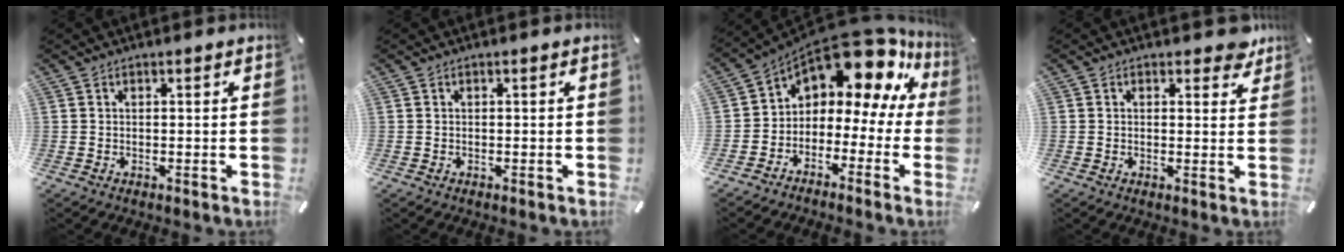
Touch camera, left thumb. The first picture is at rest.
{"total": 0.0}
{"total": 11.3, "force": [8.3, 5.3, 5.6], "torque": [-0.110, -0.081, 0.141]}
{"total": 3.4, "force": [2.4, 1.8, 1.6], "torque": [-0.005, -0.007, 0.037]}